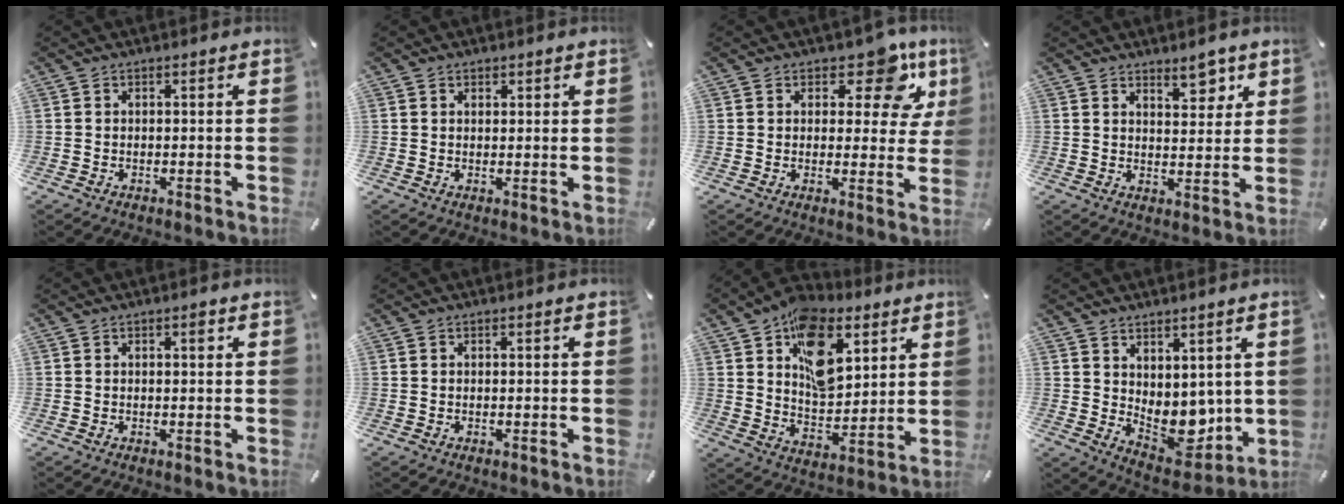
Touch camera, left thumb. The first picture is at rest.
{"total": 1.1, "force": [0.7, 0.7, 0.4], "torque": [0.000, -0.003, 0.012]}
{"total": 10.4, "force": [5.9, 5.3, 6.7], "torque": [-0.075, -0.034, 0.095]}
{"total": 6.2, "force": [4.6, 3.2, 2.8], "torque": [-0.010, -0.030, 0.073]}
{"total": 1.2, "force": [0.5, 0.4, 1.0], "torque": [-0.012, 0.002, 0.005]}
{"total": 0.0}
{"total": 16.6, "force": [7.8, 10.8, 9.8], "torque": [-0.148, -0.032, 0.144]}
{"total": 7.6, "force": [1.3, 6.5, 3.8], "torque": [-0.036, -0.029, 0.038]}